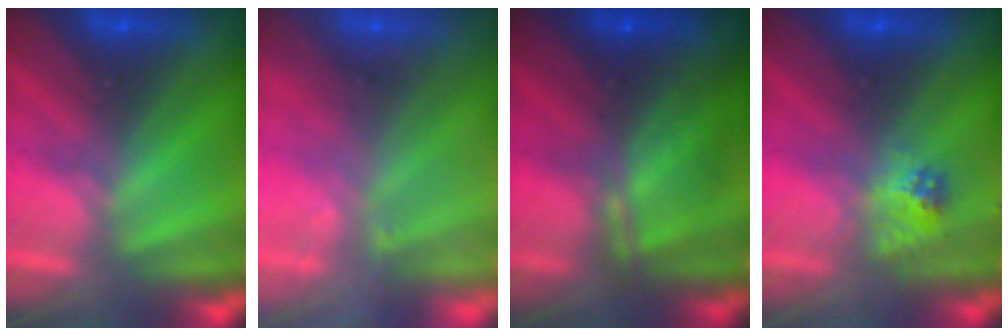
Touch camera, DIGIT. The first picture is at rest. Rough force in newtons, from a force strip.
{"total": 2.3}
{"total": 7.4}
{"total": 2.3}